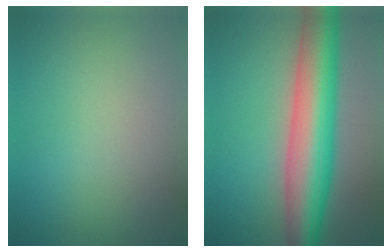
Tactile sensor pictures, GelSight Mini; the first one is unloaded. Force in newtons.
{"total": 9.8, "press": 9.8, "slide": 0.0}